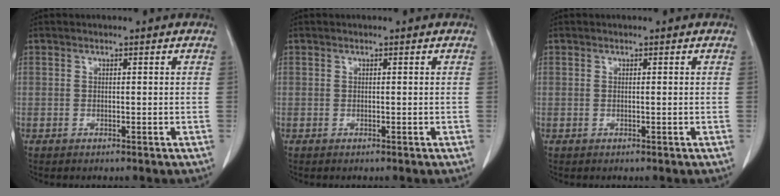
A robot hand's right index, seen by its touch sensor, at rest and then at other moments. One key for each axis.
{"total": 0.0}
{"total": 0.7, "fx": -0.1, "fy": 0.3, "fz": 0.6, "tx": -0.022, "ty": 0.006, "tz": 0.003}